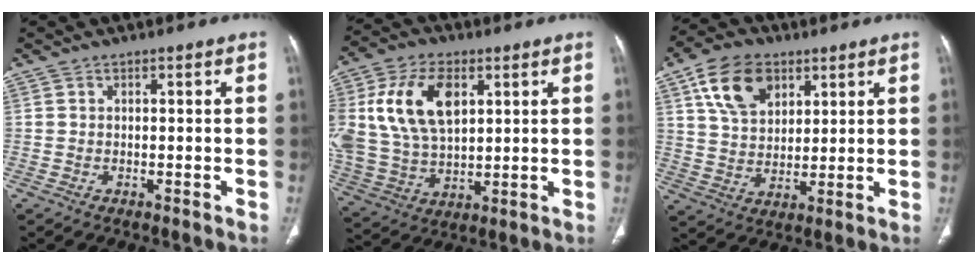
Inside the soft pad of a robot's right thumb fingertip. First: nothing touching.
{"total": 18.5, "force": [5.3, 11.3, 13.6], "torque": [-0.256, -0.006, 0.104]}
{"total": 12.2, "force": [5.8, 7.9, 7.2], "torque": [-0.107, -0.015, 0.109]}